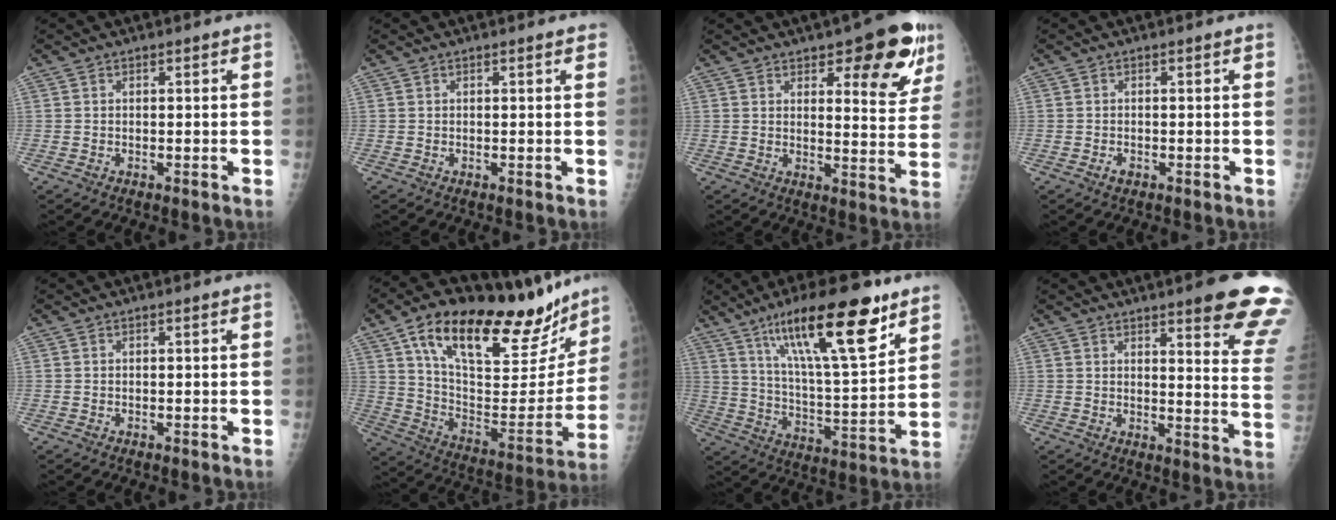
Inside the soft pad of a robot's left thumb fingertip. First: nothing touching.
{"total": 1.7, "force": [1.2, 0.4, 1.1], "torque": [-0.008, 0.005, 0.010]}
{"total": 13.2, "force": [7.1, 5.0, 9.9], "torque": [-0.074, -0.035, 0.089]}
{"total": 1.1, "force": [-0.5, 0.7, 0.6], "torque": [-0.008, 0.000, -0.008]}
{"total": 0.0}
{"total": 31.7, "force": [20.2, 12.1, 21.2], "torque": [-0.293, -0.034, 0.327]}
{"total": 22.2, "force": [13.2, 5.4, 17.0], "torque": [-0.258, -0.048, 0.224]}
{"total": 16.7, "force": [11.4, 2.8, 11.9], "torque": [-0.118, -0.061, 0.129]}